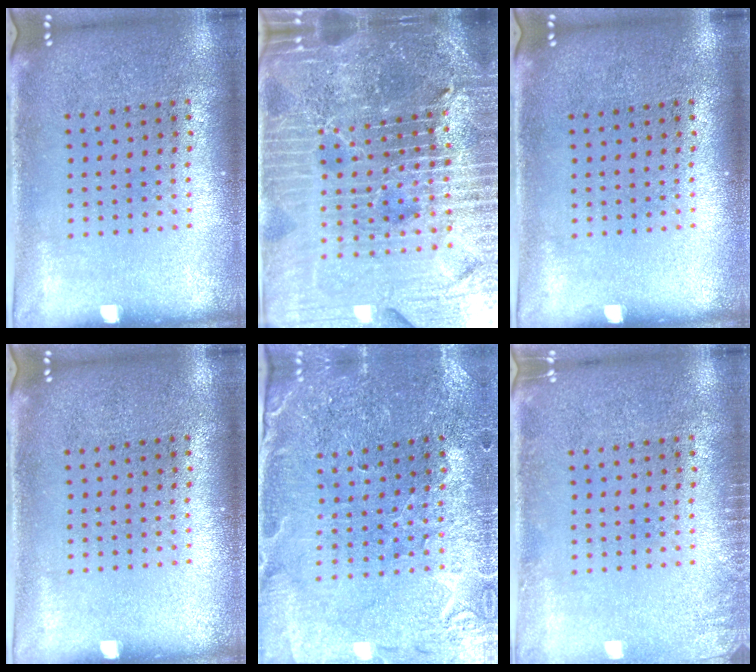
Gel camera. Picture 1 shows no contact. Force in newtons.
{"total": 7.1, "press": 6.2, "slide": 3.6}
{"total": 0.0}
{"total": 0.0}
{"total": 1.0, "press": 1.0, "slide": 0.2}
{"total": 1.1, "press": 1.1, "slide": 0.2}